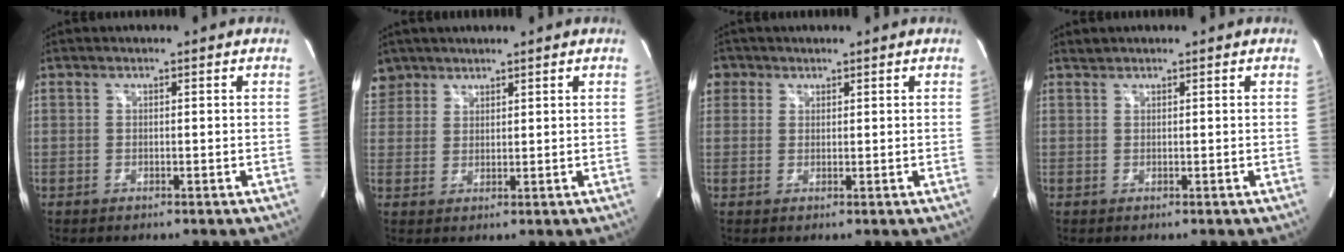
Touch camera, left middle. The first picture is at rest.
{"total": 4.6, "force": [3.6, 2.9, -0.3], "torque": [0.011, 0.011, 0.072]}
{"total": 3.8, "force": [1.8, 3.3, 0.5], "torque": [-0.008, 0.014, 0.033]}
{"total": 0.6, "force": [0.6, -0.1, -0.1], "torque": [-0.005, 0.003, 0.014]}